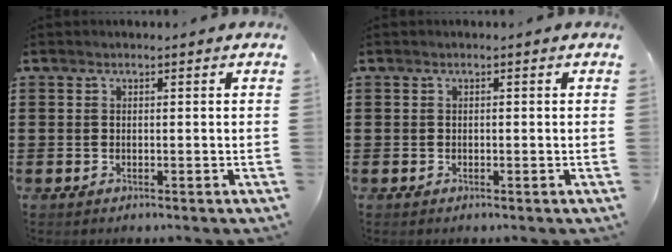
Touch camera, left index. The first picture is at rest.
{"total": 0.0}